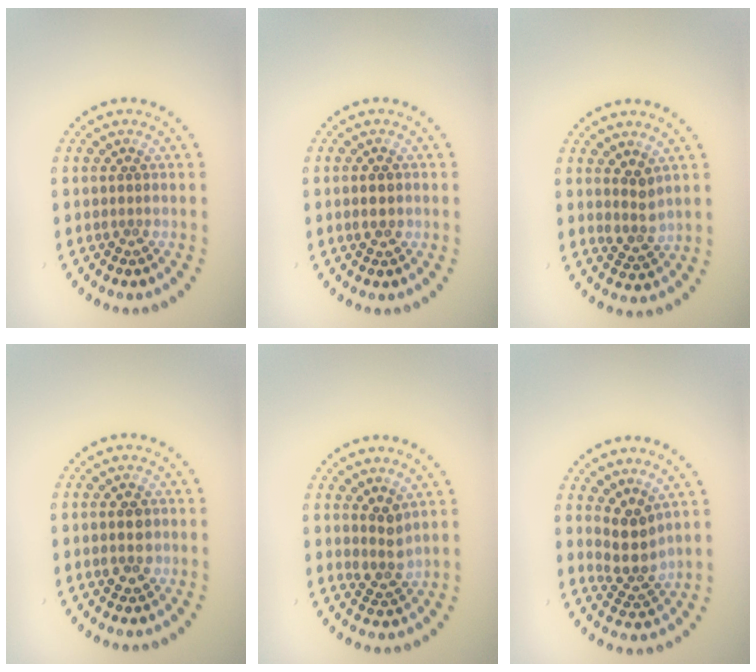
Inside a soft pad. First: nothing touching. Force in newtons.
{"total": 2.0, "press": 2.0, "slide": 0.1}
{"total": 2.0, "press": 1.7, "slide": 1.1}
{"total": 2.4, "press": 2.4, "slide": 0.1}
{"total": 2.3, "press": 1.9, "slide": 1.4}
{"total": 3.4, "press": 2.6, "slide": 2.2}